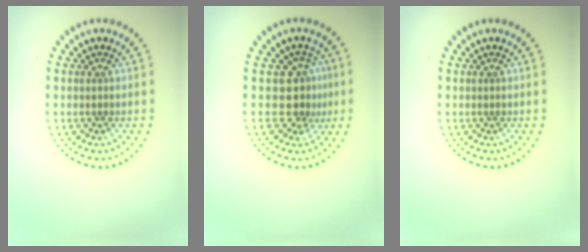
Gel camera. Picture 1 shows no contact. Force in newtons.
{"total": 2.6, "press": 2.0, "slide": 1.7}
{"total": 0.0}